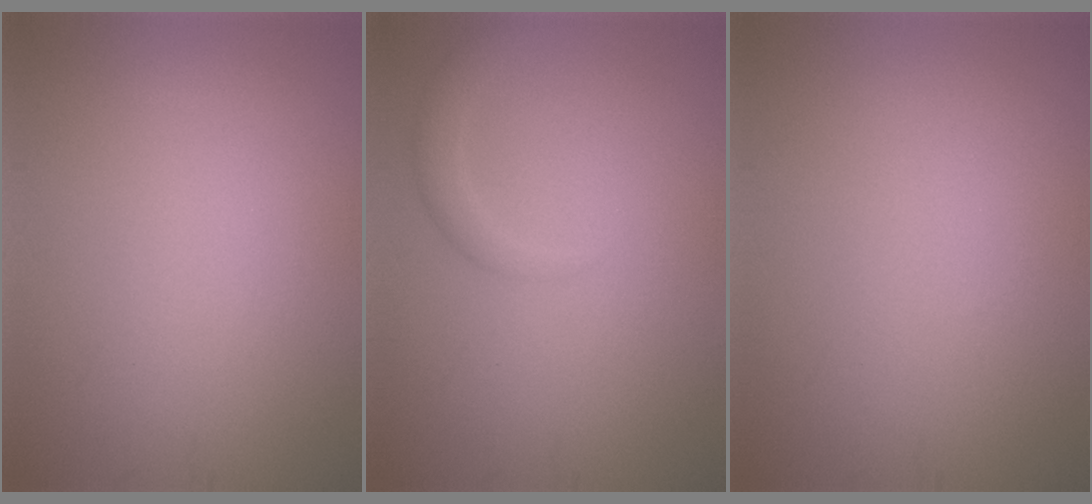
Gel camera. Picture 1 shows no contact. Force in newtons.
{"total": 1.8, "press": 1.8, "slide": 0.2}
{"total": 0.0}